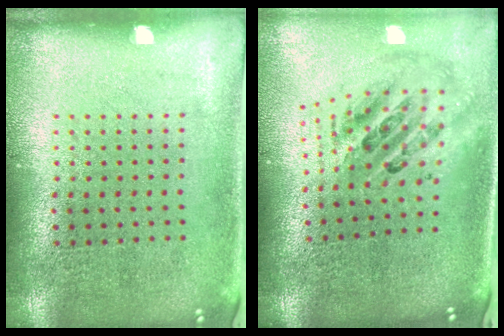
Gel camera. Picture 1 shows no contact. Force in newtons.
{"total": 2.4, "press": 1.7, "slide": 1.7}